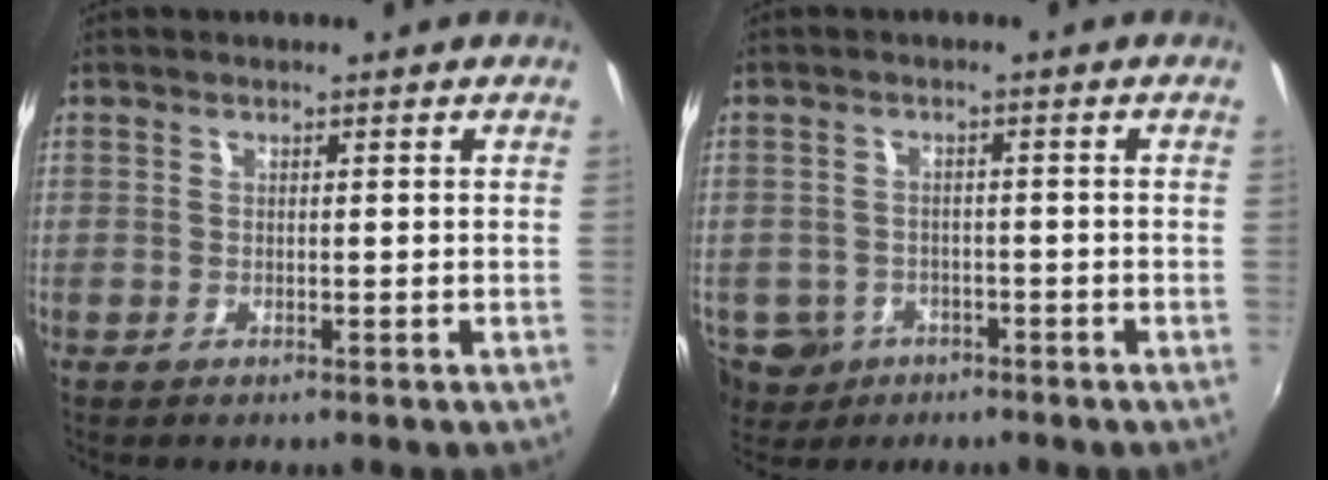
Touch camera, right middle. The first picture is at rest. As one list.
[{"total": 7.7, "force": [-3.8, 6.2, 2.5], "torque": [-0.077, -0.007, -0.056]}]